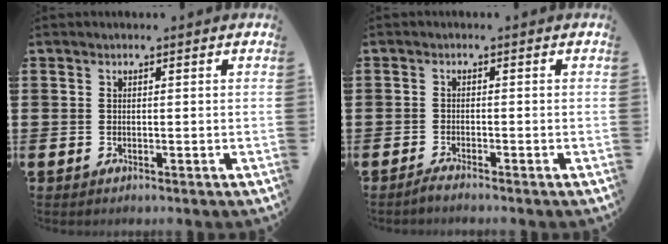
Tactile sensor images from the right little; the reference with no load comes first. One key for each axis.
{"total": 1.1, "fx": -0.9, "fy": -0.1, "fz": 0.5, "tx": -0.009, "ty": -0.002, "tz": -0.018}